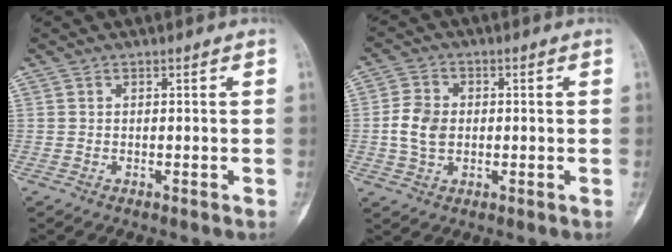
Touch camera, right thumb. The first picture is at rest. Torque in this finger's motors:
{"motor_torque": [0.86, 0.36, 0.33, -0.36, 0.04]}